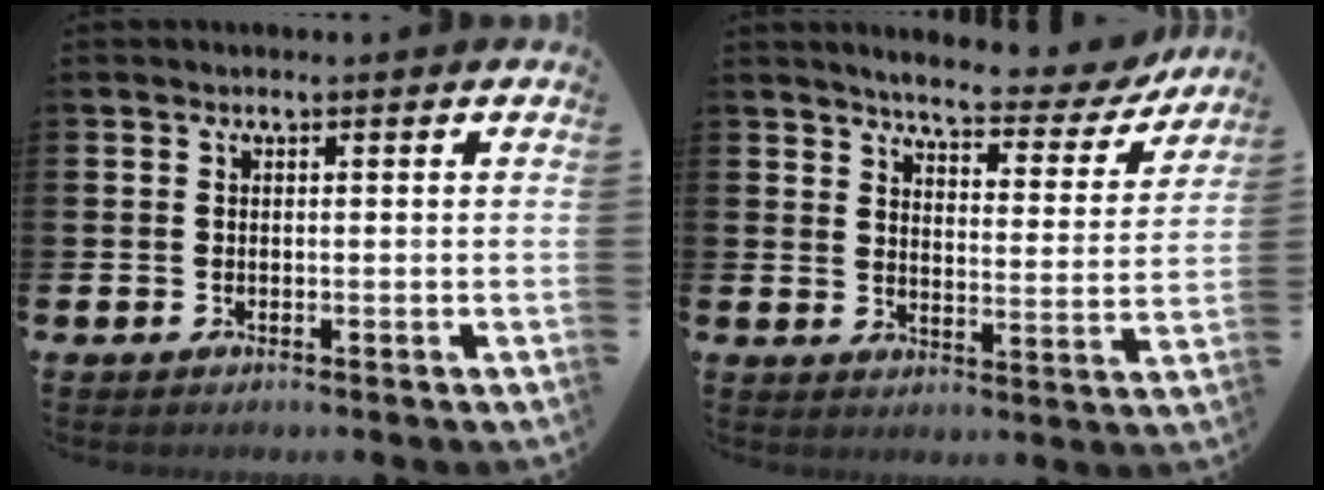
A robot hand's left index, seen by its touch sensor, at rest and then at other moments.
{"total": 5.2, "force": [4.9, 0.9, 1.6], "torque": [-0.036, -0.041, 0.075]}